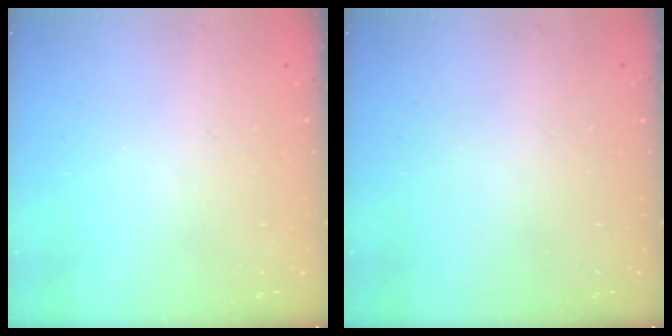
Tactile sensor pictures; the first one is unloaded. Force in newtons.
{"total": 0.0}